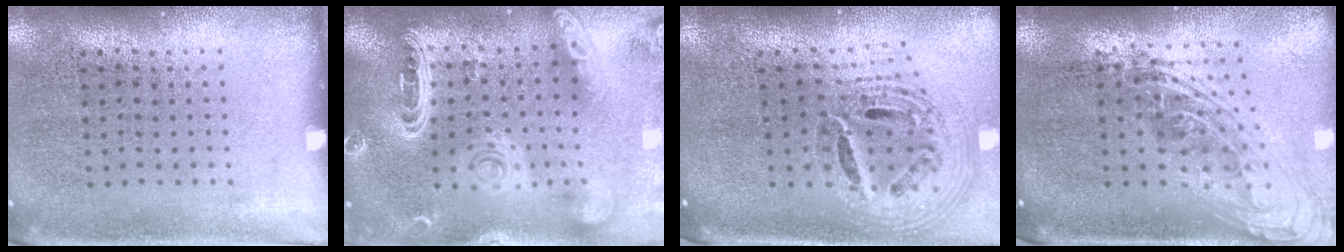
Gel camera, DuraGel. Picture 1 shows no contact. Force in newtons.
{"total": 2.5, "press": 2.3, "slide": 1.2}
{"total": 1.9, "press": 1.6, "slide": 1.1}
{"total": 2.2, "press": 1.7, "slide": 1.5}